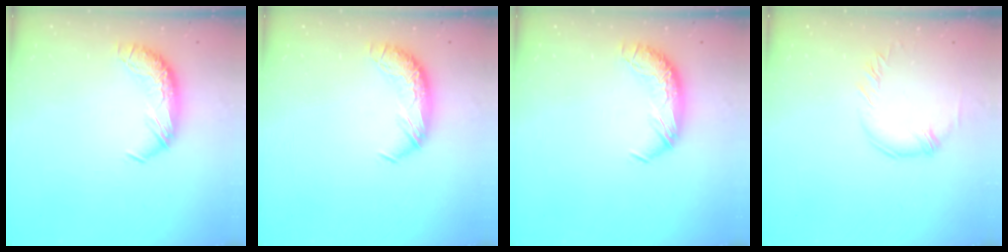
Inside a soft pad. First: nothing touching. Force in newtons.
{"total": 0.0}
{"total": 0.0}
{"total": 2.0, "press": 2.0, "slide": 0.4}